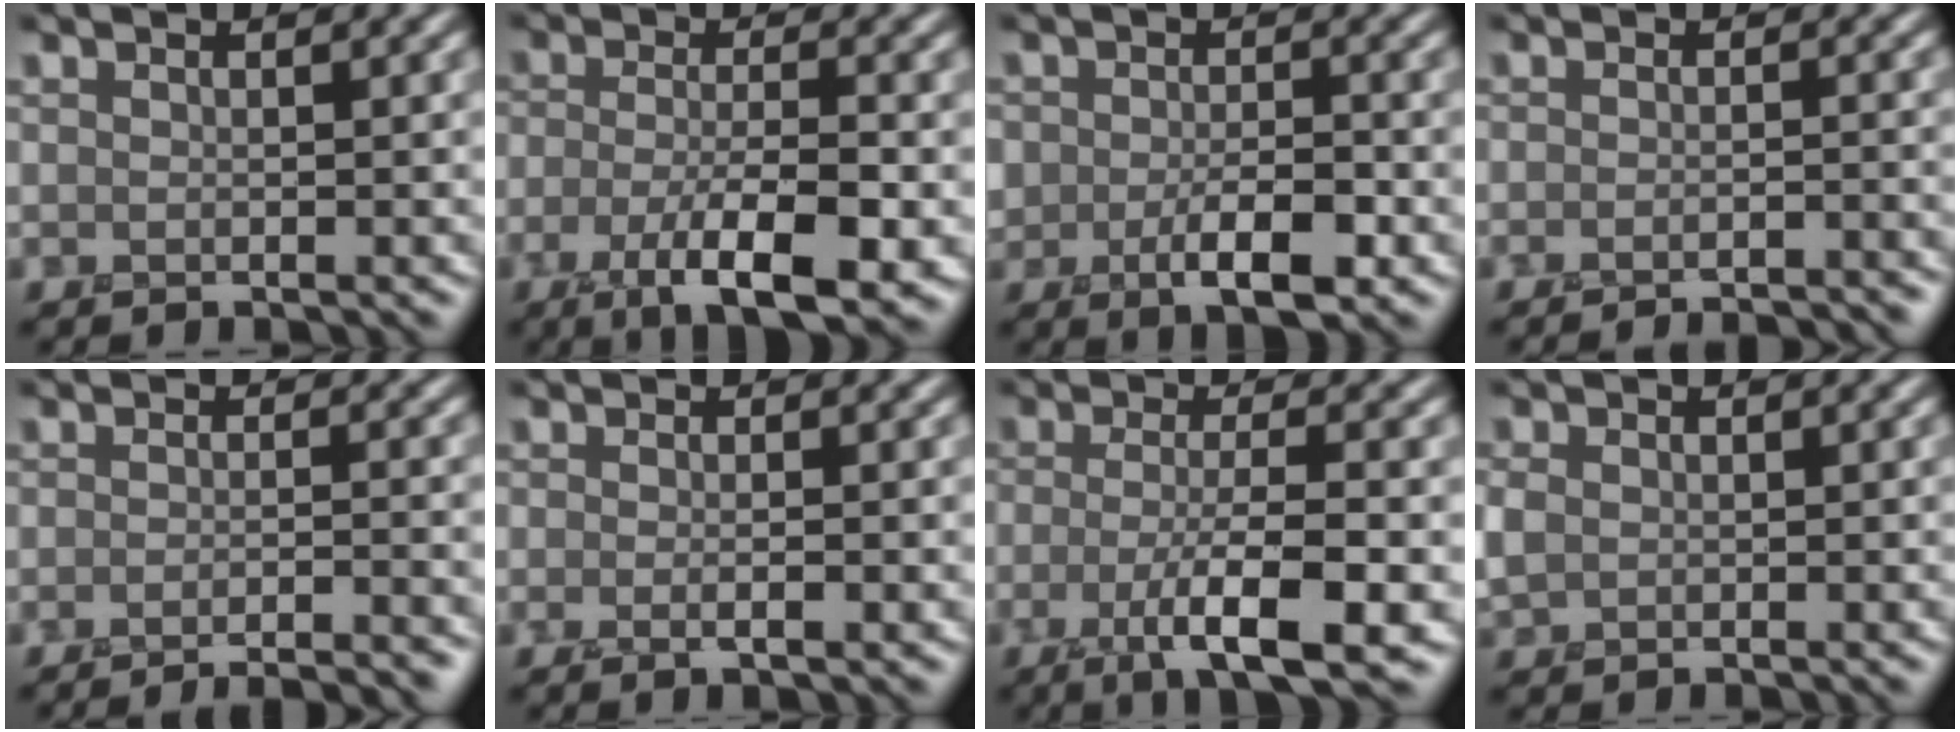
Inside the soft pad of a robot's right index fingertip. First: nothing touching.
{"total": 6.2, "force": [-2.5, 1.9, 5.3], "torque": [-0.094, 0.002, -0.047]}
{"total": 4.3, "force": [-1.3, 2.7, 3.1], "torque": [-0.047, -0.003, -0.023]}
{"total": 3.4, "force": [-3.3, 0.3, 0.8], "torque": [0.006, 0.004, -0.048]}
{"total": 4.6, "force": [-4.1, 0.8, 2.0], "torque": [-0.001, 0.004, -0.053]}
{"total": 1.0, "force": [0.1, 0.2, 1.0], "torque": [-0.014, 0.001, -0.004]}
{"total": 5.5, "force": [-1.9, 1.1, 5.0], "torque": [-0.084, 0.004, -0.039]}
{"total": 1.4, "force": [0.7, 1.2, 0.0], "torque": [-0.001, 0.010, 0.006]}